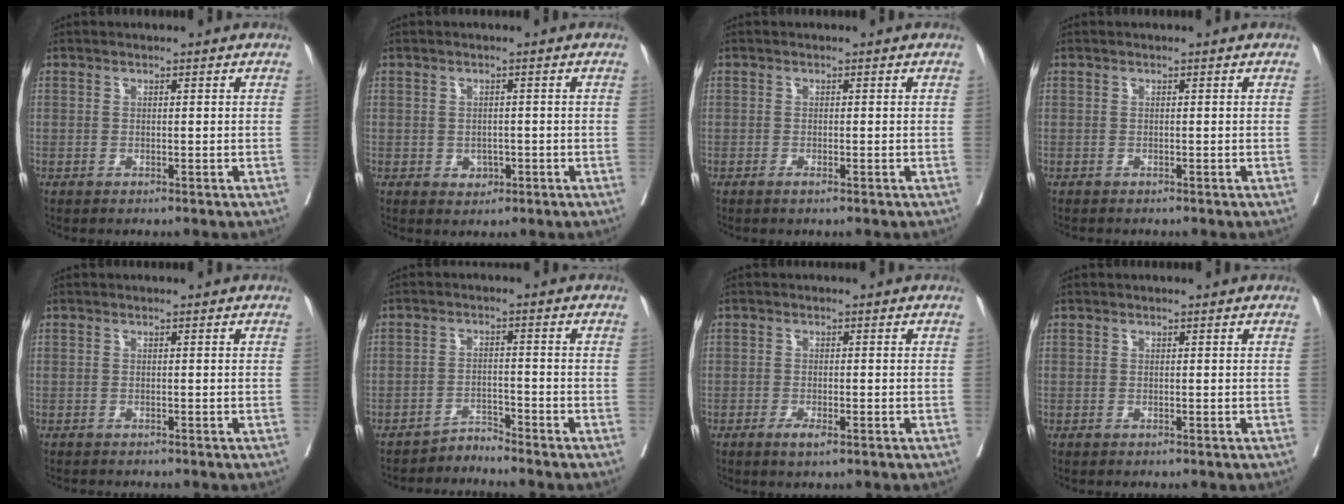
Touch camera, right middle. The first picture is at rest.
{"total": 1.9, "force": [-0.7, 1.6, 0.9], "torque": [-0.009, 0.004, -0.004]}
{"total": 0.9, "force": [-0.6, 0.0, 0.7], "torque": [-0.014, -0.002, -0.010]}
{"total": 0.9, "force": [-0.8, 0.2, 0.2], "torque": [-0.007, -0.002, -0.013]}
{"total": 1.7, "force": [-1.6, 0.5, 0.5], "torque": [-0.011, -0.005, -0.023]}
{"total": 2.7, "force": [-2.6, -0.5, -0.7], "torque": [0.020, -0.009, -0.042]}
{"total": 3.4, "force": [-2.0, 0.6, 2.6], "torque": [-0.047, -0.003, -0.036]}
{"total": 0.0}